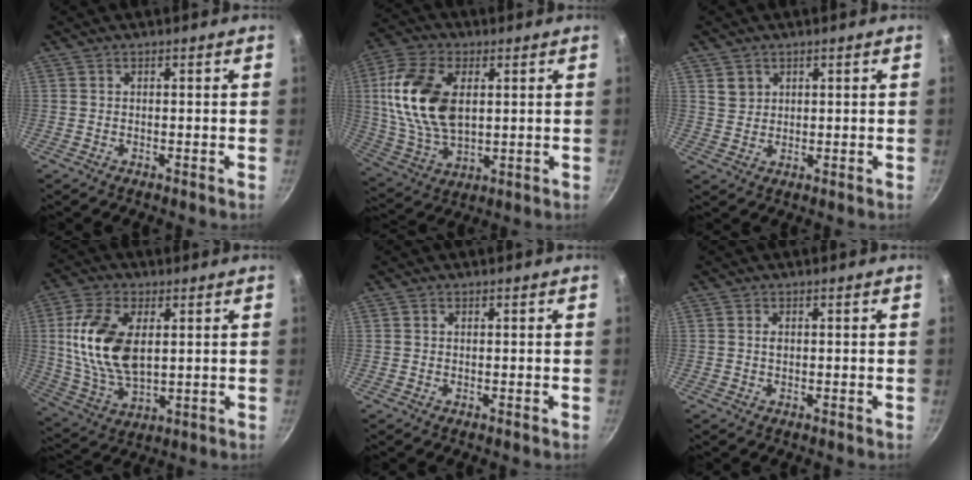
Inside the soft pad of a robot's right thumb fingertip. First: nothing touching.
{"total": 17.3, "force": [3.2, 10.4, 13.5], "torque": [-0.250, -0.004, 0.065]}
{"total": 3.0, "force": [1.4, 2.5, 1.0], "torque": [-0.003, 0.001, 0.030]}
{"total": 15.5, "force": [2.9, 8.7, 12.5], "torque": [-0.231, -0.010, 0.062]}
{"total": 0.0}
{"total": 1.0, "force": [0.1, 0.7, 0.7], "torque": [-0.010, 0.002, 0.002]}